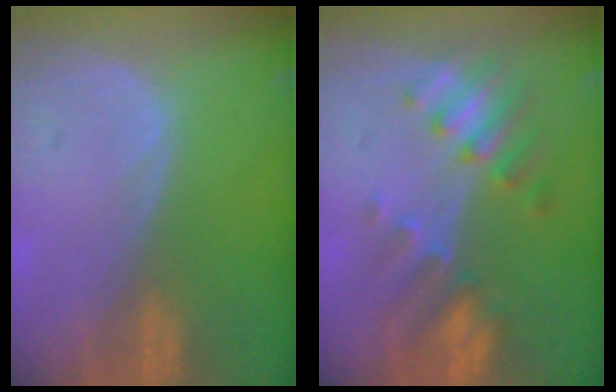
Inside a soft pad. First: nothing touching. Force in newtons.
{"total": 7.7, "press": 6.9, "slide": 3.3}